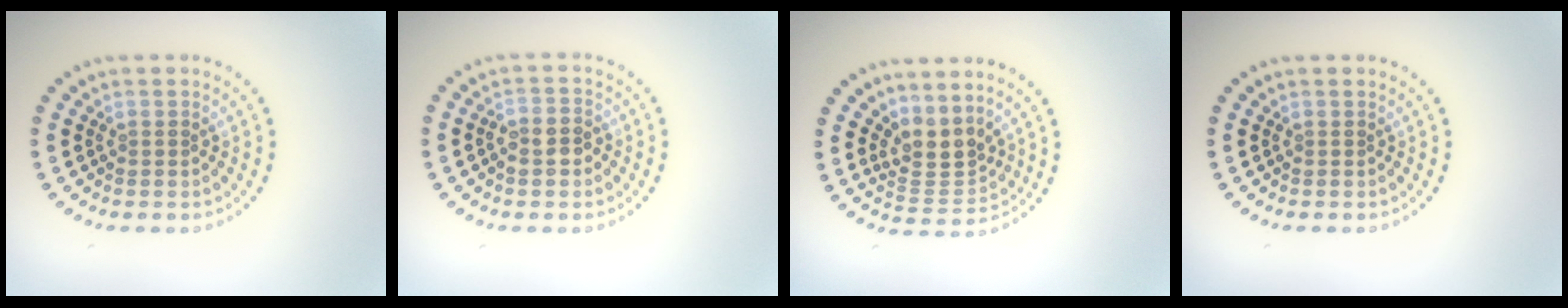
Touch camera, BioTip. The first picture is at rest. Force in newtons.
{"total": 2.2, "press": 2.1, "slide": 0.8}
{"total": 3.2, "press": 2.3, "slide": 2.2}
{"total": 0.0}